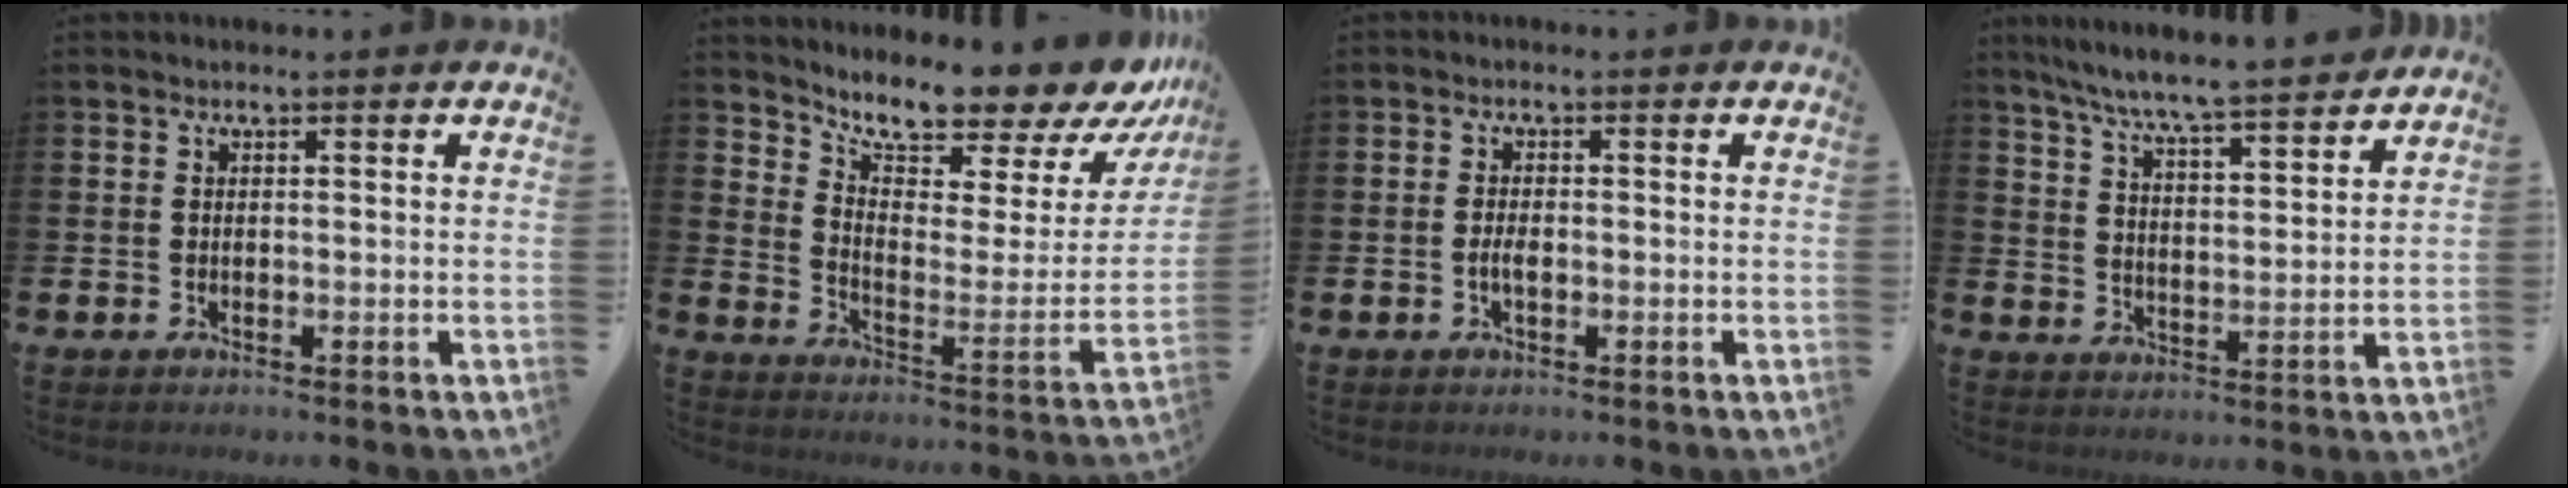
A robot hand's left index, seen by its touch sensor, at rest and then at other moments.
{"total": 9.7, "force": [9.0, 2.2, 2.9], "torque": [-0.073, -0.075, 0.149]}
{"total": 1.6, "force": [-0.4, 0.7, 1.3], "torque": [-0.023, 0.000, -0.008]}
{"total": 7.9, "force": [7.5, 0.1, 2.5], "torque": [-0.081, -0.050, 0.132]}